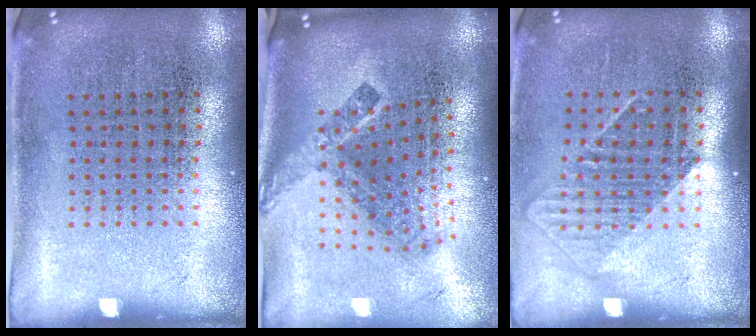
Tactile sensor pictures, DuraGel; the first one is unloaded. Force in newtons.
{"total": 2.4, "press": 1.6, "slide": 1.9}
{"total": 1.3, "press": 0.9, "slide": 0.8}